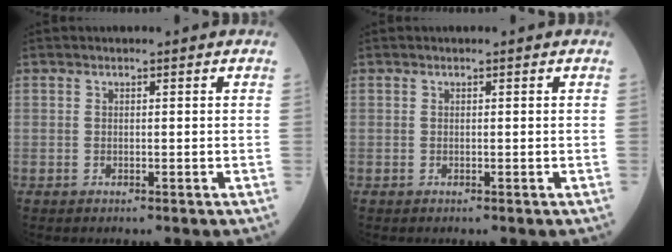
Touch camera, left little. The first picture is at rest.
{"total": 0.0}